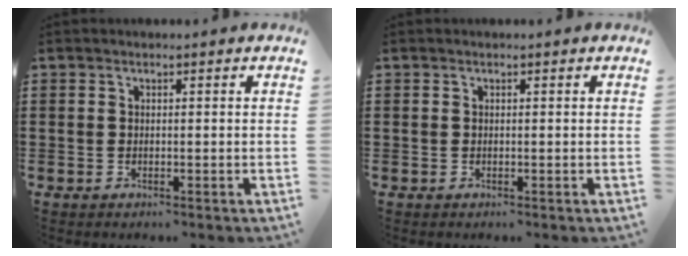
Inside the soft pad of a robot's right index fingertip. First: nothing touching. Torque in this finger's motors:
{"motor_torque": [0.00, 0.00, 0.00, 0.00]}